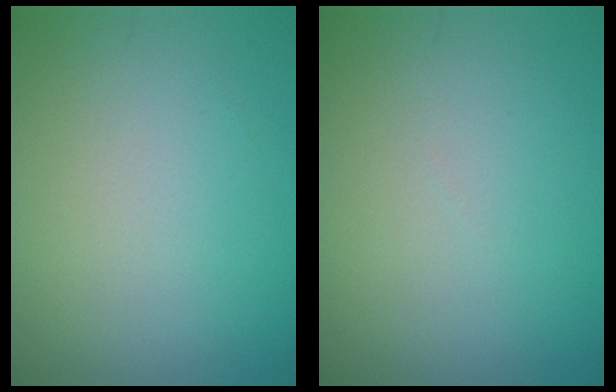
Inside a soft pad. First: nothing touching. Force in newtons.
{"total": 0.0}